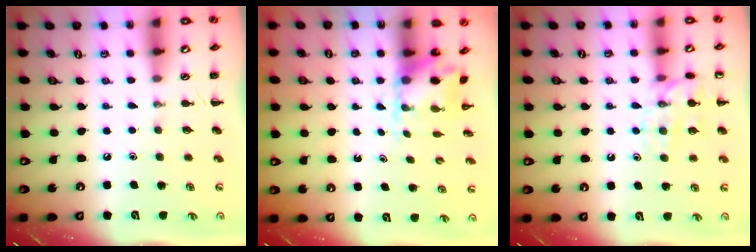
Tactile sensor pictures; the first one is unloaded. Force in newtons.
{"total": 3.7, "press": 3.7, "slide": 0.6}
{"total": 12.4, "press": 12.3, "slide": 0.8}